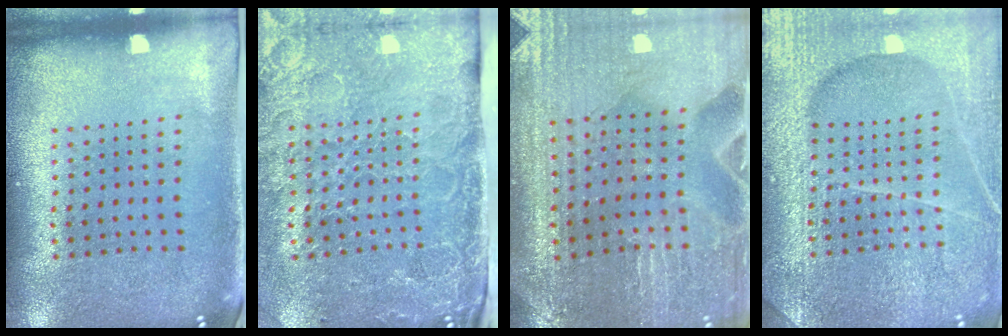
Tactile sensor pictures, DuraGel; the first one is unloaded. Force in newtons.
{"total": 4.4, "press": 3.6, "slide": 2.5}
{"total": 1.5, "press": 1.4, "slide": 0.2}
{"total": 6.4, "press": 6.4, "slide": 0.8}